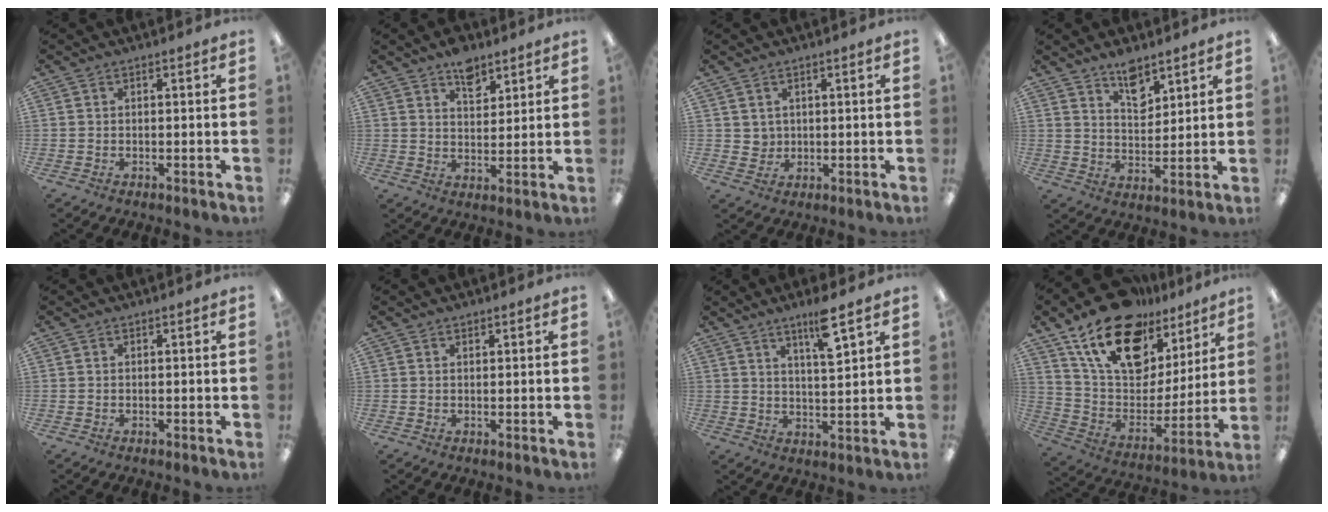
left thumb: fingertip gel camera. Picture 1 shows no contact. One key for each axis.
{"total": 6.9, "fx": 5.0, "fy": 3.7, "fz": 2.9, "tx": -0.032, "ty": -0.026, "tz": 0.086}
{"total": 2.7, "fx": 1.5, "fy": 2.2, "fz": 0.1, "tx": 0.000, "ty": -0.002, "tz": 0.026}
{"total": 7.6, "fx": 5.9, "fy": 3.5, "fz": 3.4, "tx": -0.035, "ty": -0.039, "tz": 0.102}
{"total": 0.0}
{"total": 0.6, "fx": 0.6, "fy": 0.2, "fz": 0.1, "tx": -0.002, "ty": 0.000, "tz": 0.011}
{"total": 7.9, "fx": 5.2, "fy": 1.2, "fz": 5.8, "tx": -0.096, "ty": -0.023, "tz": 0.082}
{"total": 21.5, "fx": 14.2, "fy": 11.8, "fz": 11.0, "tx": -0.193, "ty": -0.080, "tz": 0.256}